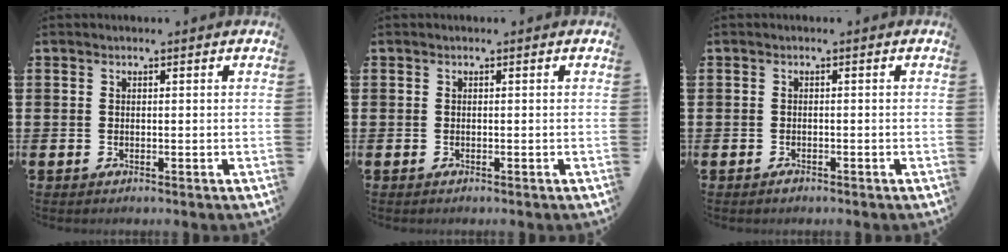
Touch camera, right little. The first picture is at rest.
{"total": 0.0}
{"total": 0.5, "force": [-0.4, 0.2, 0.2], "torque": [0.002, -0.003, -0.010]}